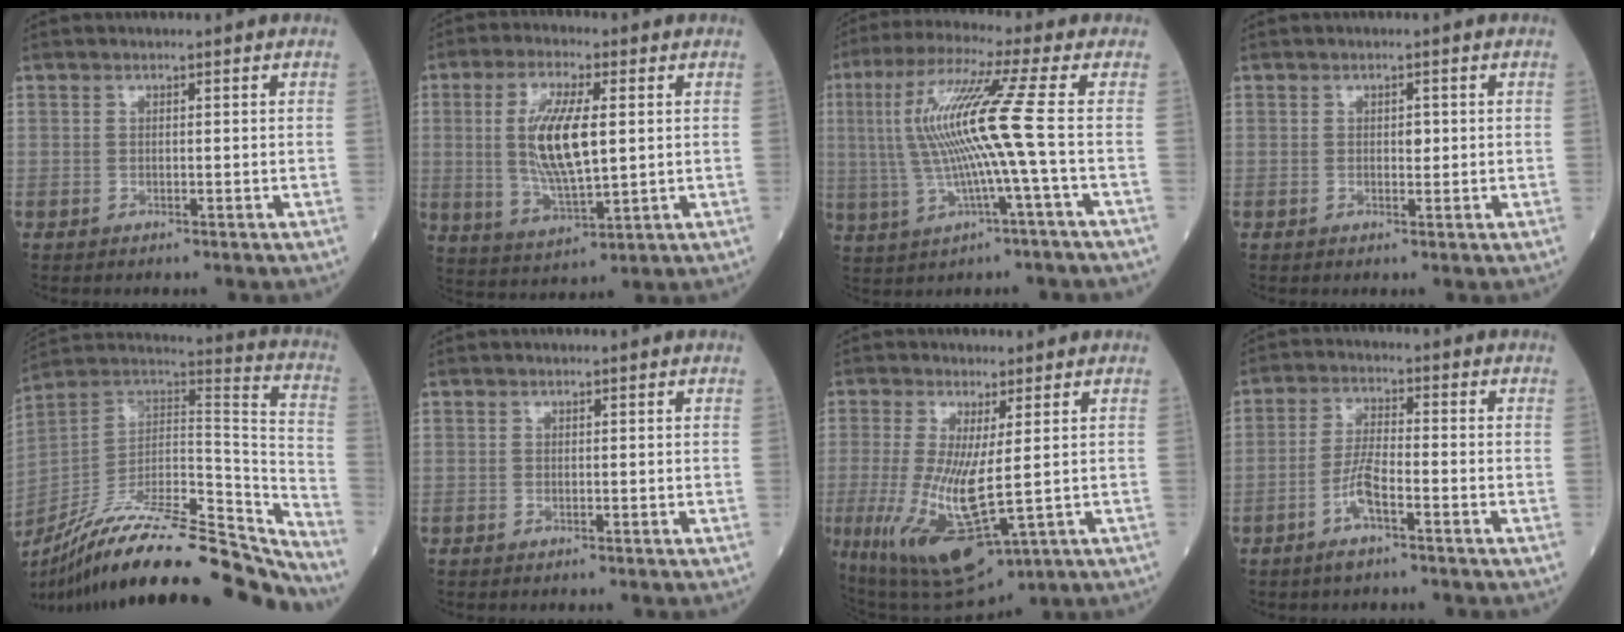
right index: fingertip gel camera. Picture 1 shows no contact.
{"total": 11.1, "force": [1.5, 2.8, 10.6], "torque": [-0.221, -0.003, 0.033]}
{"total": 12.3, "force": [0.3, -1.5, 12.2], "torque": [-0.252, 0.013, 0.005]}
{"total": 1.2, "force": [0.2, 0.6, 1.0], "torque": [-0.014, 0.002, 0.005]}
{"total": 30.9, "force": [-26.0, 4.8, 16.0], "torque": [-0.216, -0.007, -0.398]}
{"total": 0.0}
{"total": 12.6, "force": [-1.9, 3.1, 12.1], "torque": [-0.239, -0.031, -0.012]}
{"total": 5.2, "force": [-2.6, 0.7, 4.4], "torque": [-0.096, 0.005, -0.050]}